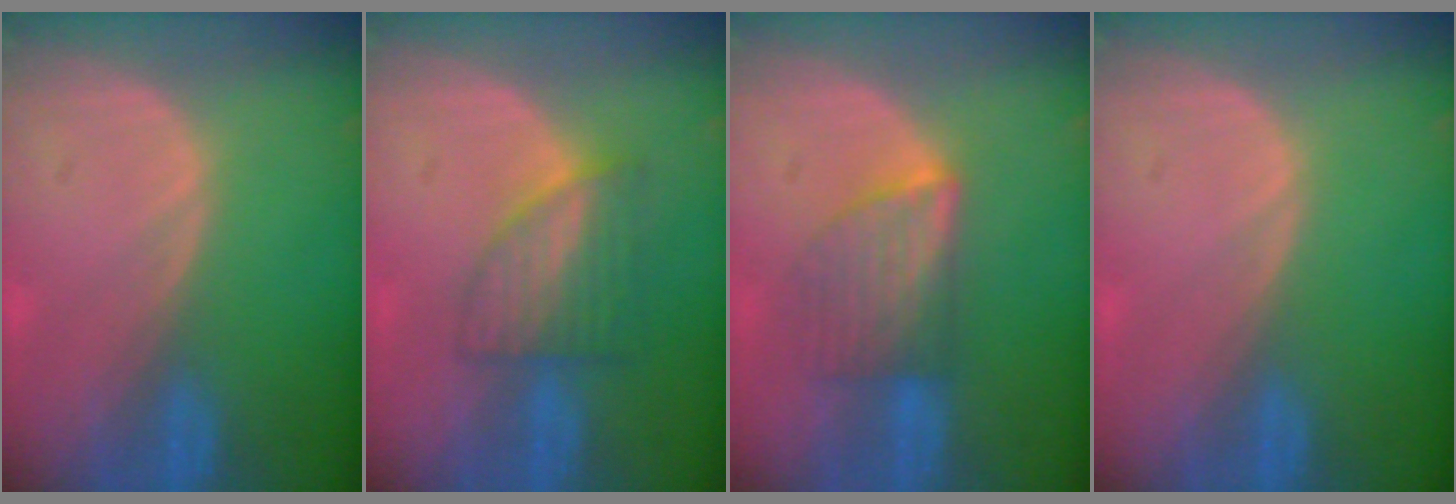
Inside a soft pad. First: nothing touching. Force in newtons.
{"total": 6.1, "press": 5.6, "slide": 2.4}
{"total": 6.0, "press": 6.0, "slide": 1.0}
{"total": 0.0}